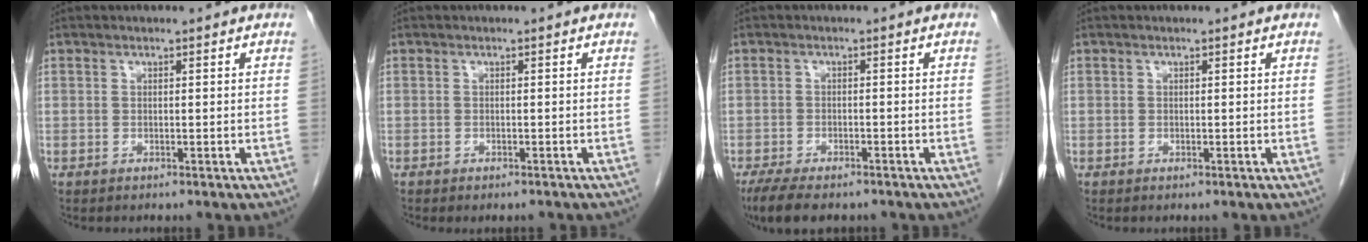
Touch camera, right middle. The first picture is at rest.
{"total": 2.0, "force": [-1.8, 0.5, 0.8], "torque": [-0.010, -0.005, -0.022]}
{"total": 8.1, "force": [-6.2, 2.7, 4.4], "torque": [-0.068, -0.013, -0.095]}
{"total": 0.0}